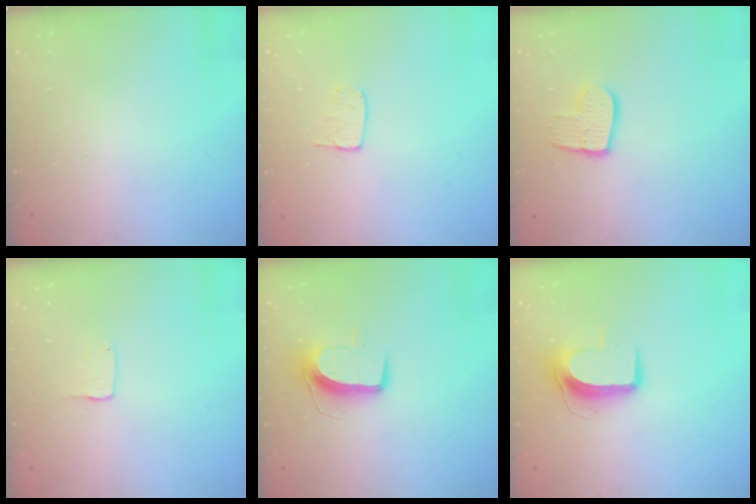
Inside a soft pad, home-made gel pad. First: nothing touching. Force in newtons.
{"total": 5.5, "press": 5.5, "slide": 0.3}
{"total": 9.8, "press": 9.8, "slide": 0.7}
{"total": 2.0, "press": 2.0, "slide": 0.2}
{"total": 9.8, "press": 9.8, "slide": 0.4}
{"total": 9.2, "press": 9.1, "slide": 0.5}